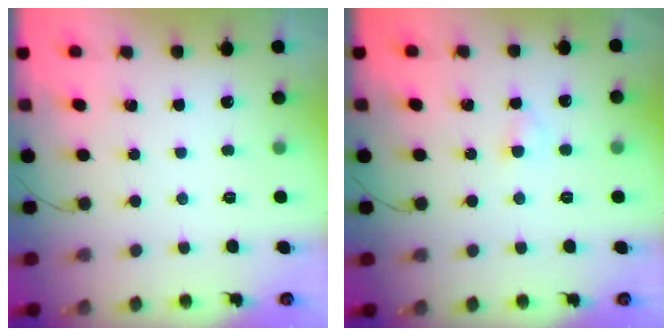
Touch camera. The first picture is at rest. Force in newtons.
{"total": 2.7, "press": 2.5, "slide": 0.9}